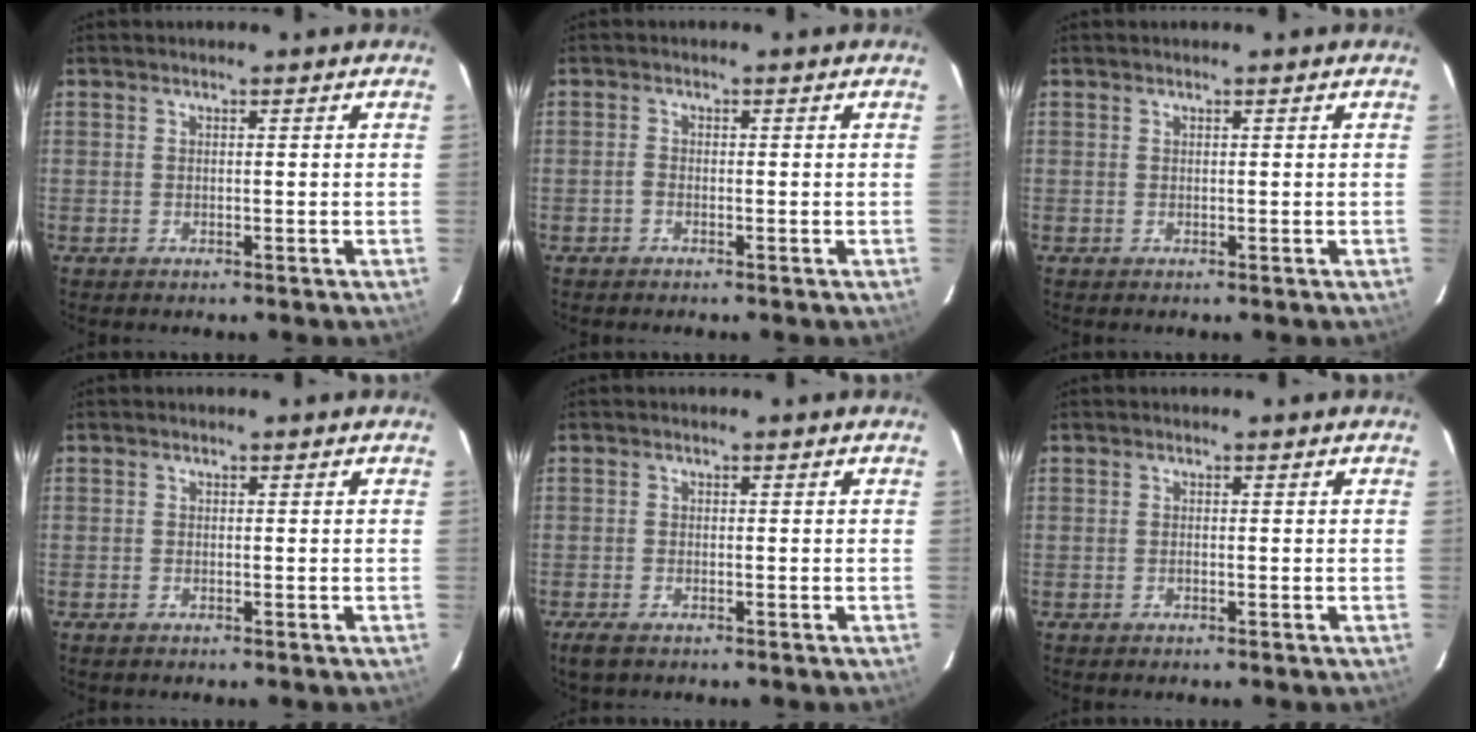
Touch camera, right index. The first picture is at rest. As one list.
[{"total": 1.0, "force": [-0.8, 0.4, 0.3], "torque": [-0.006, 0.000, -0.020]}, {"total": 0.0}, {"total": 0.7, "force": [-0.6, 0.3, 0.2], "torque": [-0.006, -0.003, -0.013]}, {"total": 2.9, "force": [-2.1, 1.2, 1.6], "torque": [-0.039, -0.009, -0.041]}, {"total": 0.0}]